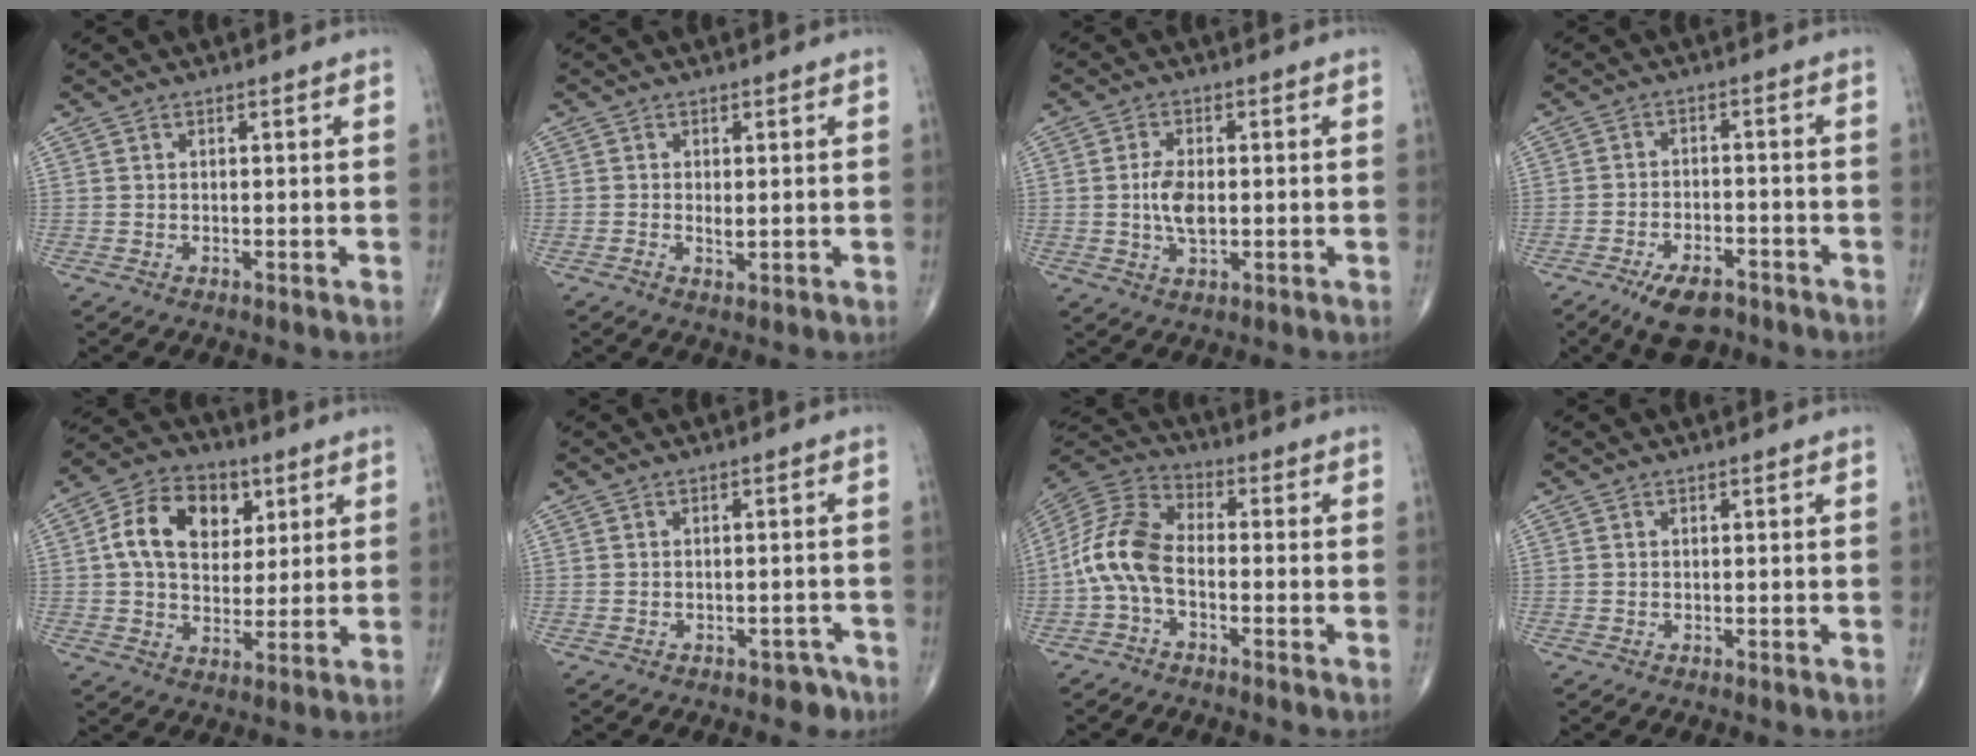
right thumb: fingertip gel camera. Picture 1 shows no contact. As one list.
[{"total": 0.7, "force": [0.0, 0.4, 0.6], "torque": [-0.015, -0.003, 0.001]}, {"total": 8.2, "force": [-0.3, 4.5, 6.8], "torque": [-0.124, -0.002, -0.005]}, {"total": 7.8, "force": [-5.4, 3.6, 4.3], "torque": [-0.066, 0.022, -0.090]}, {"total": 13.8, "force": [3.8, 9.8, 8.9], "torque": [-0.124, 0.002, 0.059]}, {"total": 2.7, "force": [-2.0, 1.7, 0.7], "torque": [0.000, 0.020, -0.022]}, {"total": 10.8, "force": [-2.4, 6.1, 8.6], "torque": [-0.178, 0.035, -0.061]}, {"total": 0.0}]